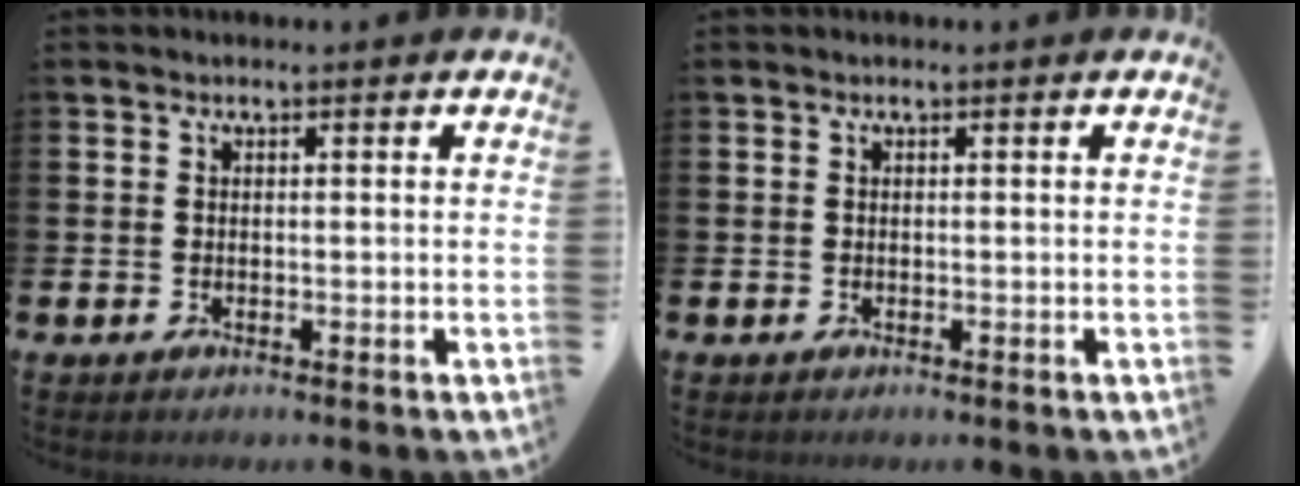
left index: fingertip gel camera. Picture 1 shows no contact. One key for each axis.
{"total": 0.0}